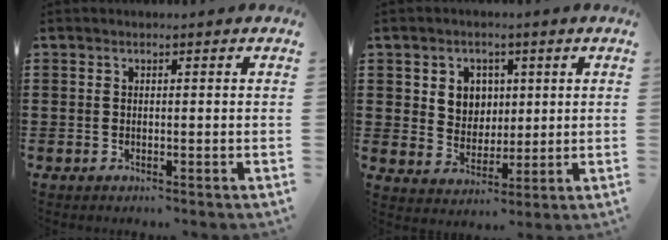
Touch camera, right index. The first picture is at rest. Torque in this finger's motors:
{"motor_torque": [0.20, -0.05, 0.17, 0.08]}